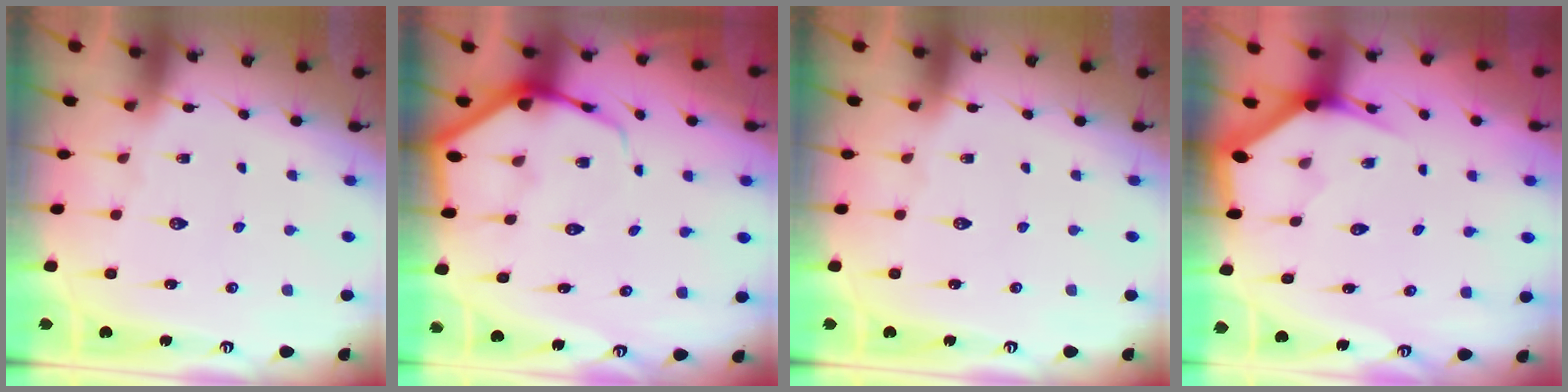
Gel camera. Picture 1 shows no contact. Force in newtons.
{"total": 6.2, "press": 6.2, "slide": 0.5}
{"total": 0.0}
{"total": 2.9, "press": 2.9, "slide": 0.0}